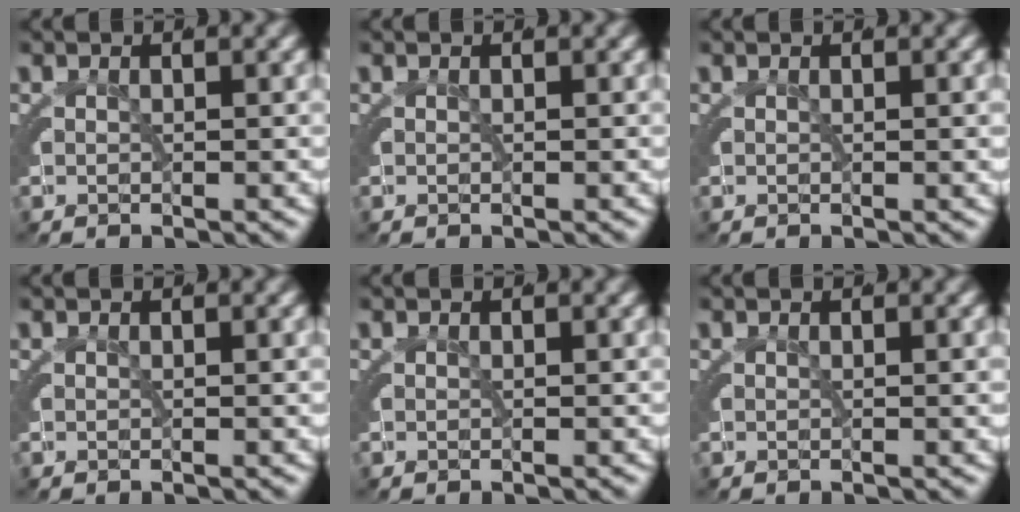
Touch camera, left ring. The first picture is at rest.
{"total": 0.0}
{"total": 0.0}
{"total": 0.0}
{"total": 0.0}
{"total": 0.0}